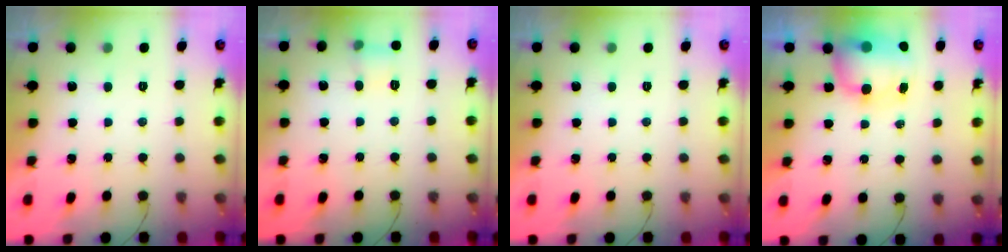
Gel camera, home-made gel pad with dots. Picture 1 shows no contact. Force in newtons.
{"total": 5.2, "press": 4.9, "slide": 1.7}
{"total": 0.0}
{"total": 8.7, "press": 8.6, "slide": 1.6}